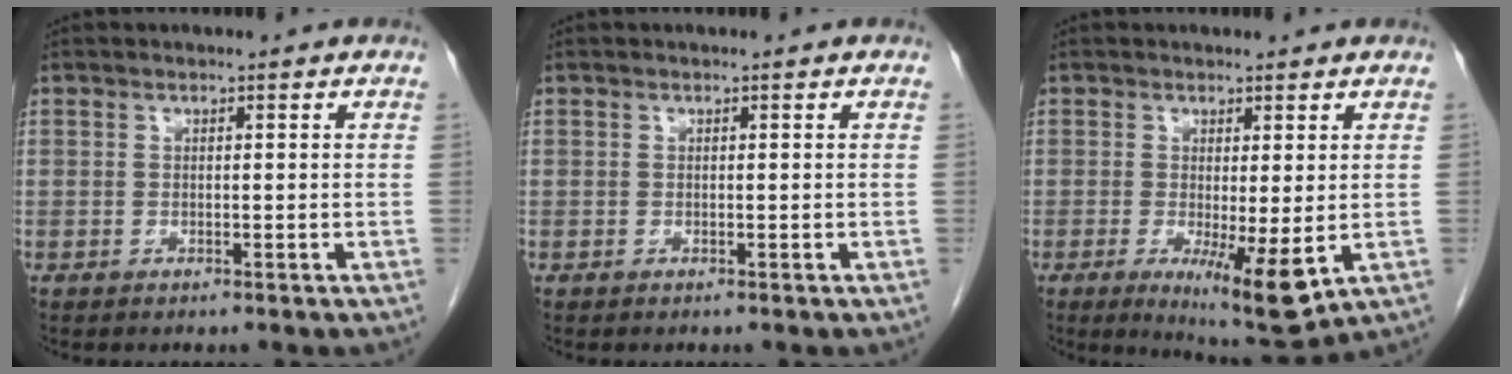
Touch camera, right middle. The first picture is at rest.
{"total": 0.0}
{"total": 8.7, "force": [-2.0, 1.6, 8.3], "torque": [-0.126, -0.025, -0.021]}